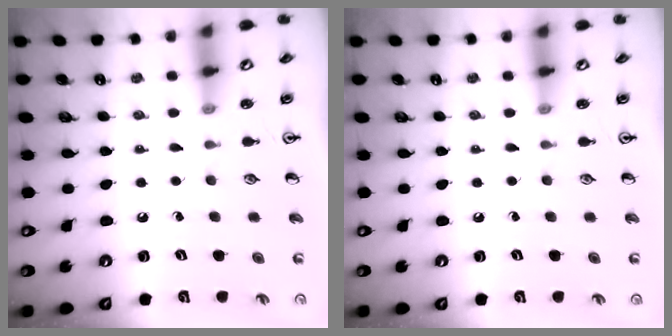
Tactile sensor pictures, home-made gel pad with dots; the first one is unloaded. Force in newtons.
{"total": 0.0}